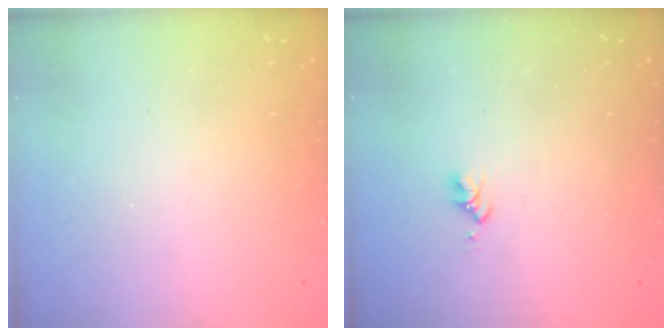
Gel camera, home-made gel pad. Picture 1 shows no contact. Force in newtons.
{"total": 2.6, "press": 2.6, "slide": 0.4}